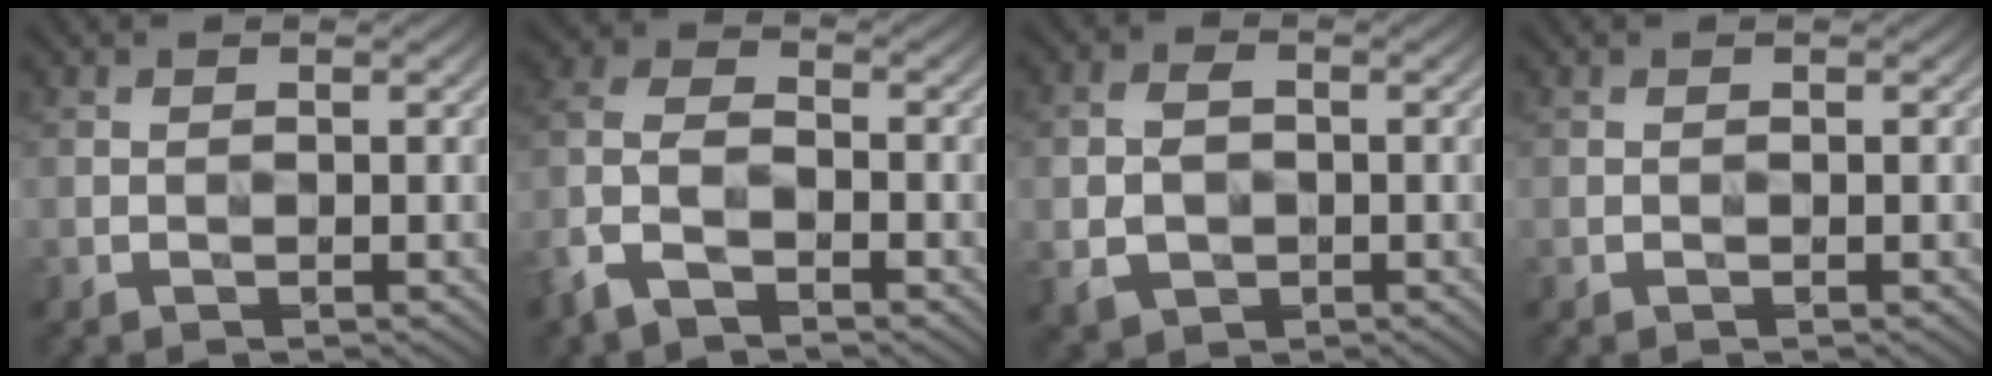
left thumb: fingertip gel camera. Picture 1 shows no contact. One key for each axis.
{"total": 6.8, "fx": -4.3, "fy": 3.2, "fz": 4.1, "tx": -0.101, "ty": -0.005, "tz": -0.103}
{"total": 4.6, "fx": -0.8, "fy": 3.6, "fz": 2.8, "tx": -0.061, "ty": -0.007, "tz": -0.011}
{"total": 0.0}